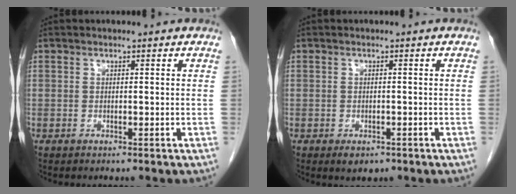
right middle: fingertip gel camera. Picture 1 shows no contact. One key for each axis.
{"total": 2.4, "fx": -1.4, "fy": 1.3, "fz": 1.4, "tx": -0.018, "ty": -0.001, "tz": -0.010}